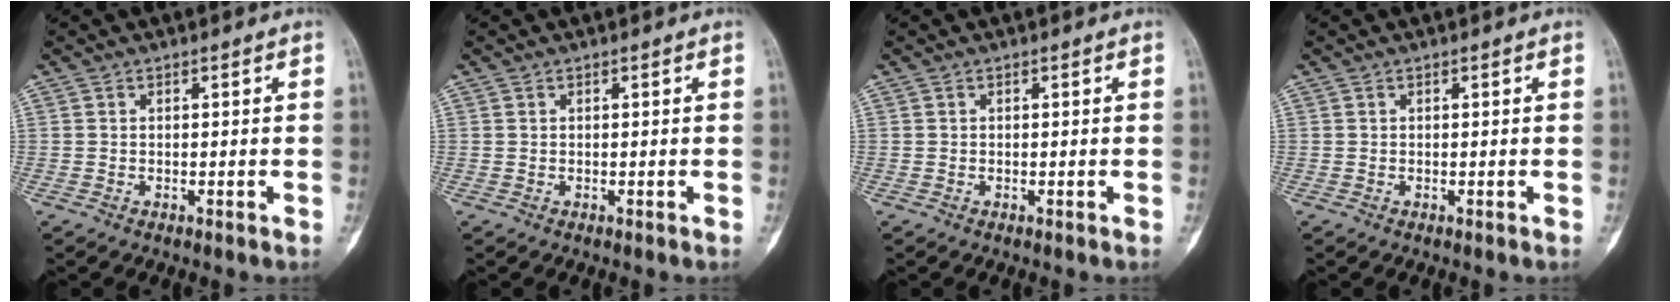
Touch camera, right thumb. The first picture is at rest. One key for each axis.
{"total": 0.0}
{"total": 0.0}
{"total": 0.0}